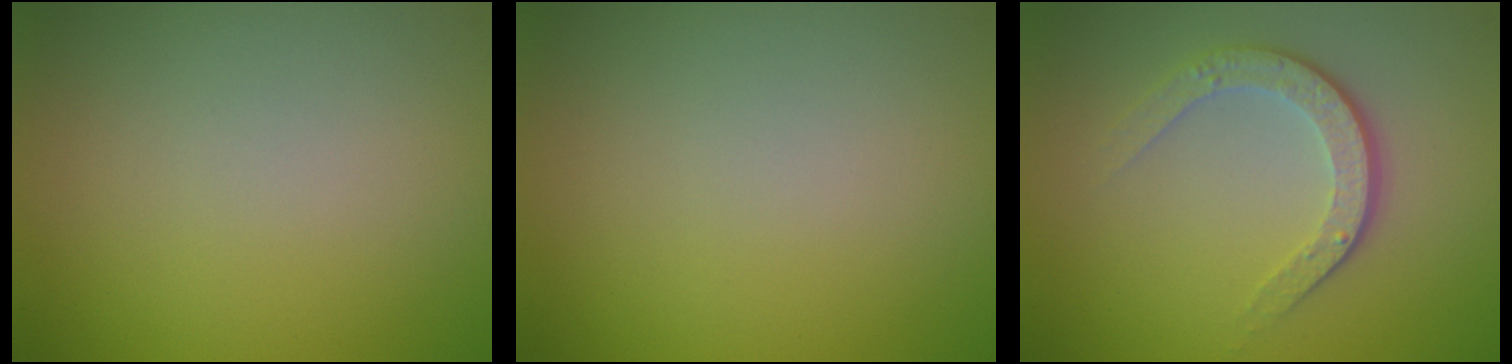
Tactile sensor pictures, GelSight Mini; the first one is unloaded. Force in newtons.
{"total": 0.0}
{"total": 3.5, "press": 2.6, "slide": 2.4}